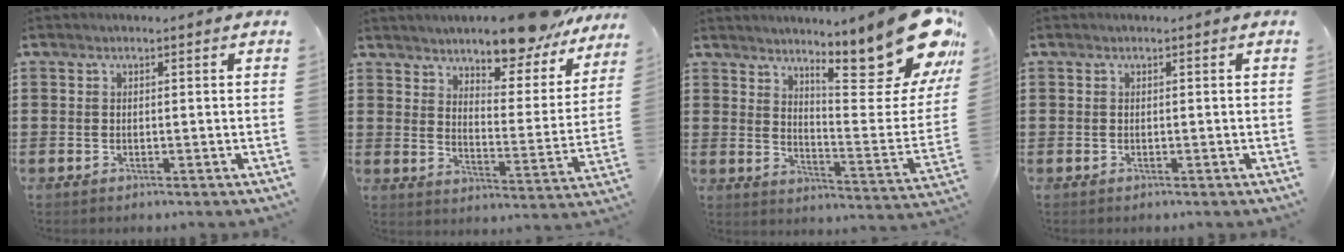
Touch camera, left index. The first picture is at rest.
{"total": 8.9, "force": [8.5, 0.6, 2.7], "torque": [-0.055, -0.066, 0.147]}
{"total": 17.2, "force": [12.0, 3.5, 11.8], "torque": [-0.176, -0.090, 0.193]}
{"total": 0.0}